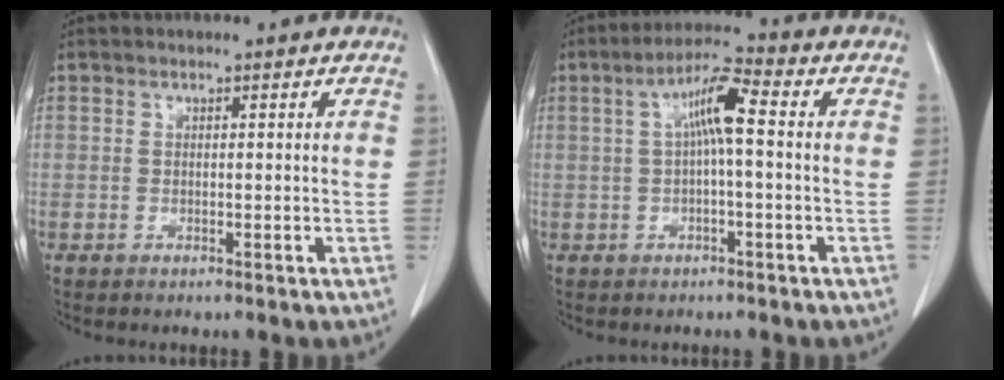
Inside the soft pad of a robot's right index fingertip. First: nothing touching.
{"total": 6.5, "force": [0.7, 0.8, 6.4], "torque": [-0.119, 0.021, 0.010]}